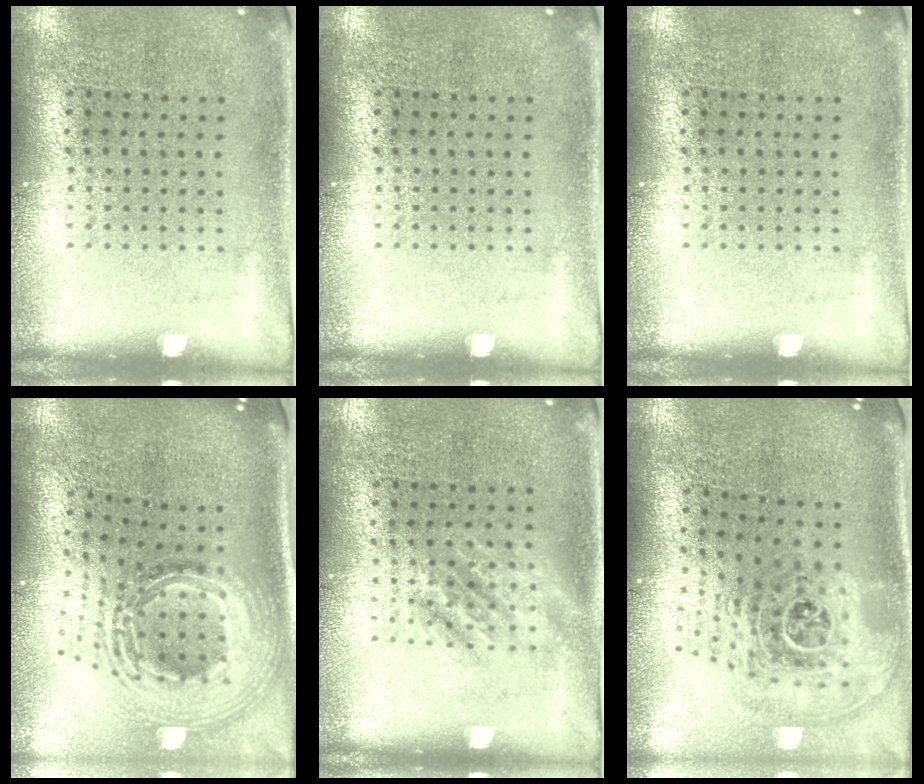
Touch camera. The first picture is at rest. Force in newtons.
{"total": 0.0}
{"total": 0.0}
{"total": 3.0, "press": 2.0, "slide": 2.2}
{"total": 1.0, "press": 1.0, "slide": 0.2}
{"total": 2.2, "press": 1.6, "slide": 1.5}